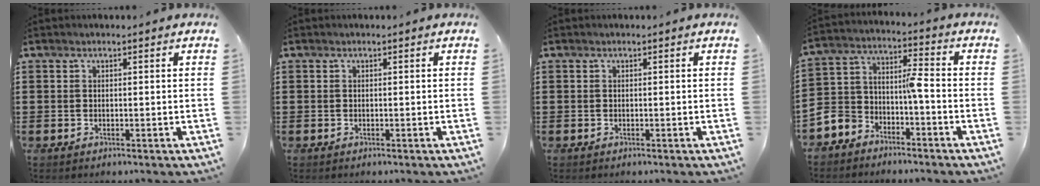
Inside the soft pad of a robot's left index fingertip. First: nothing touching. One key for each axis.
{"total": 0.0}
{"total": 0.0}
{"total": 5.8, "fx": -4.3, "fy": 2.8, "fz": 2.9, "tx": -0.075, "ty": -0.003, "tz": -0.092}